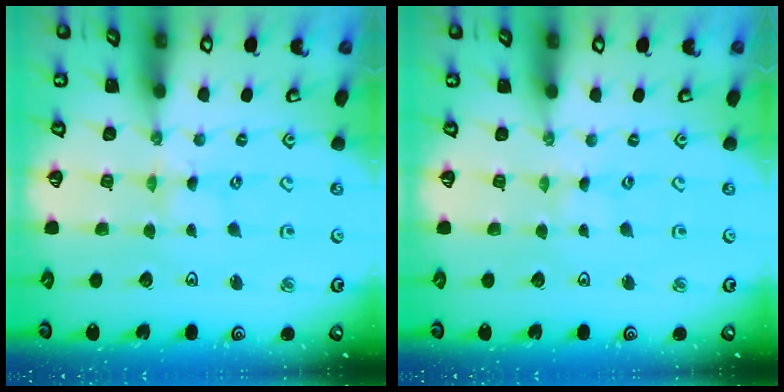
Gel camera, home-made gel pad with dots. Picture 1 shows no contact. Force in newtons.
{"total": 0.0}